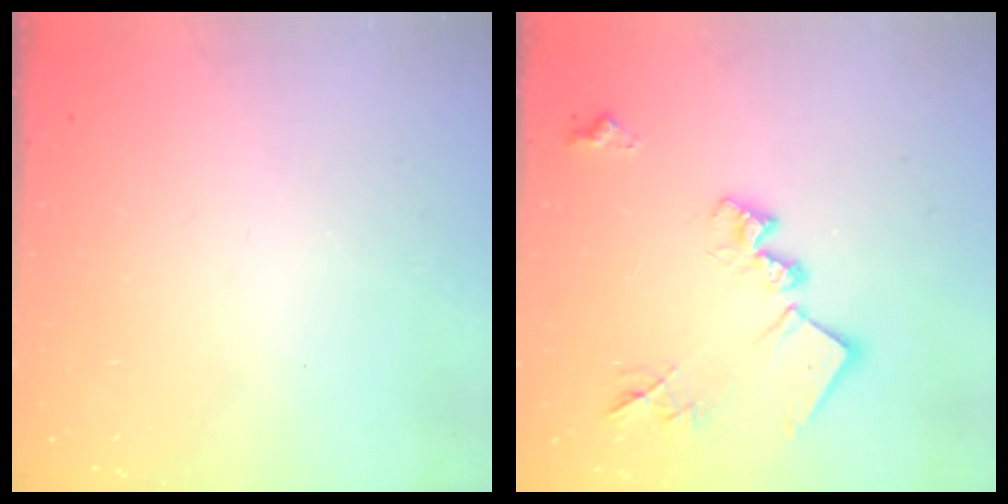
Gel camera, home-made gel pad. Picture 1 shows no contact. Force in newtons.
{"total": 16.6, "press": 16.6, "slide": 0.5}